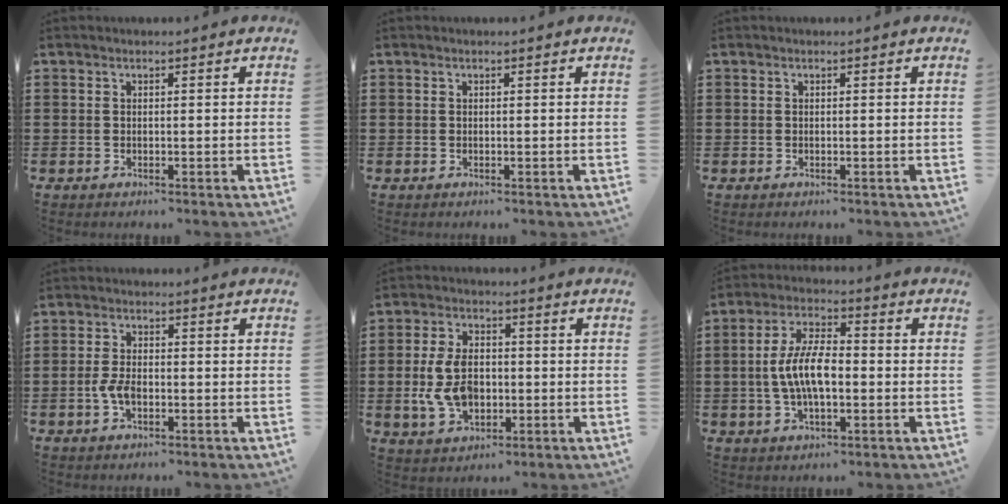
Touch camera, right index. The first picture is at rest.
{"total": 0.0}
{"total": 0.0}
{"total": 3.3, "force": [-1.1, 1.6, 2.7], "torque": [-0.070, -0.006, -0.024]}
{"total": 8.4, "force": [-0.9, 5.3, 6.4], "torque": [-0.151, 0.005, -0.020]}
{"total": 8.5, "force": [-1.0, 3.6, 7.6], "torque": [-0.168, -0.001, -0.026]}